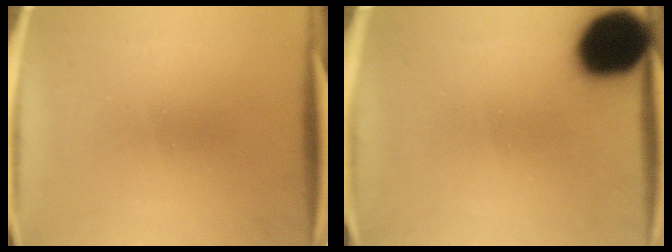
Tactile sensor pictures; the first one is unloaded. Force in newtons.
{"total": 19.4}